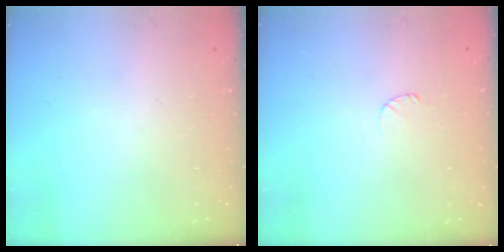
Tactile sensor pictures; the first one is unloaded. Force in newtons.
{"total": 3.3, "press": 3.2, "slide": 0.4}